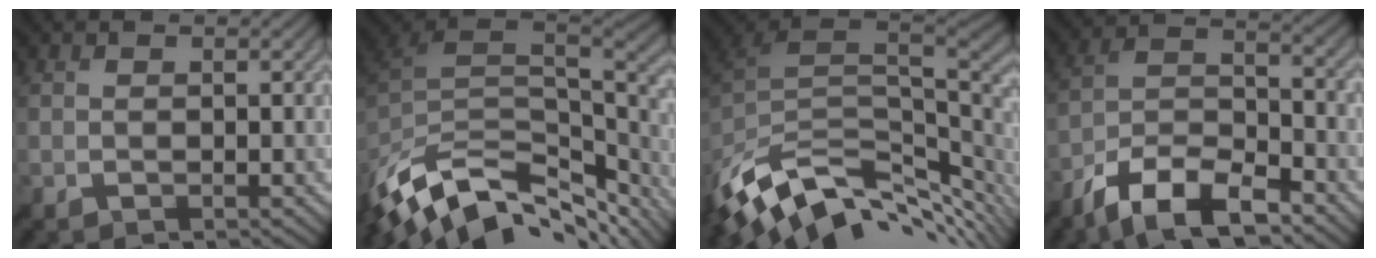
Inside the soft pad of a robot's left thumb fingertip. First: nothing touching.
{"total": 13.4, "force": [-7.6, 6.6, 9.0], "torque": [-0.217, -0.015, -0.126]}
{"total": 13.1, "force": [-4.5, 7.2, 9.9], "torque": [-0.224, -0.016, -0.072]}
{"total": 11.3, "force": [-8.1, 3.7, 7.0], "torque": [-0.124, 0.006, -0.169]}